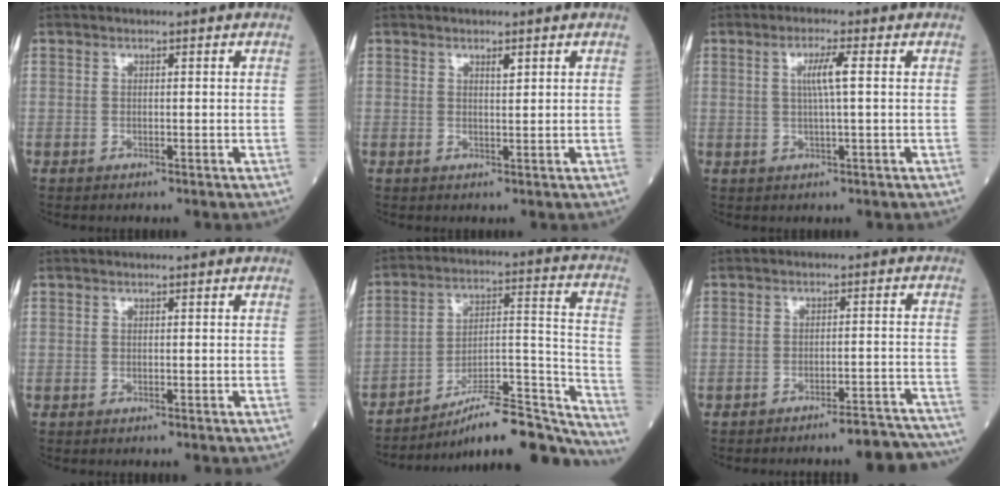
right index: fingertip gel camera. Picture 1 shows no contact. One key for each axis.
{"total": 1.2, "fx": 0.9, "fy": 0.2, "fz": 0.8, "tx": -0.013, "ty": 0.002, "tz": 0.018}
{"total": 3.6, "fx": 0.9, "fy": -0.4, "fz": 3.4, "tx": -0.062, "ty": 0.000, "tz": 0.016}
{"total": 0.0}
{"total": 21.9, "fx": -19.5, "fy": 2.7, "fz": 9.5, "tx": -0.085, "ty": 0.042, "tz": -0.293}
{"total": 10.2, "fx": -9.9, "fy": 0.5, "fz": 2.4, "tx": 0.000, "ty": 0.023, "tz": -0.120}